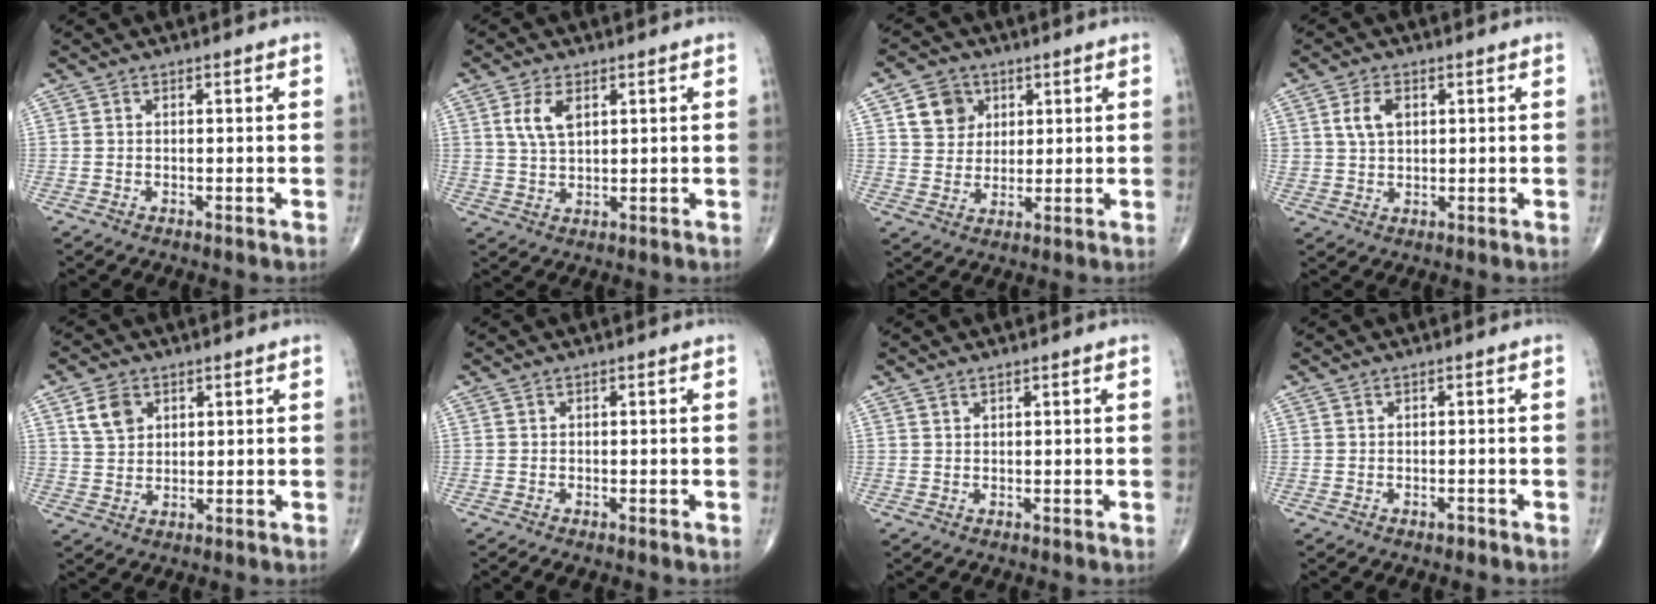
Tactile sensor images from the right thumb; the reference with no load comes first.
{"total": 5.4, "force": [2.0, 2.8, 4.2], "torque": [-0.081, -0.006, 0.044]}
{"total": 7.5, "force": [3.0, 6.4, 2.6], "torque": [-0.013, -0.010, 0.053]}
{"total": 4.8, "force": [1.5, 3.2, 3.3], "torque": [-0.055, -0.002, 0.030]}
{"total": 5.6, "force": [2.5, 4.0, 2.9], "torque": [-0.040, -0.009, 0.050]}
{"total": 0.8, "force": [-0.2, 0.3, 0.7], "torque": [-0.006, -0.002, -0.004]}
{"total": 0.7, "force": [0.6, 0.1, 0.3], "torque": [-0.005, -0.004, 0.013]}
{"total": 0.7, "force": [-0.4, 0.4, 0.4], "torque": [-0.003, 0.000, -0.007]}